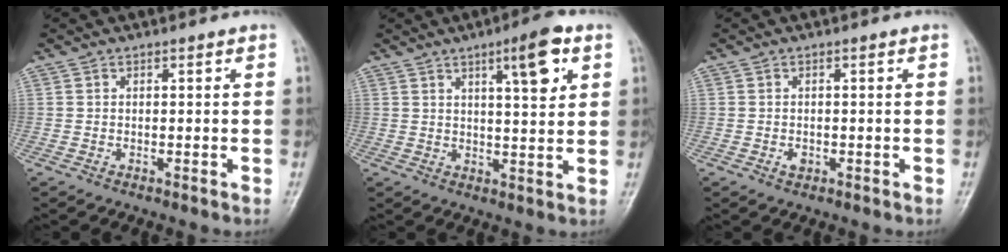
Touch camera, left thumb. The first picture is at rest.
{"total": 8.4, "force": [4.0, 2.0, 7.2], "torque": [-0.096, -0.019, 0.057]}
{"total": 1.1, "force": [-0.3, 0.8, 0.7], "torque": [-0.008, -0.001, -0.003]}